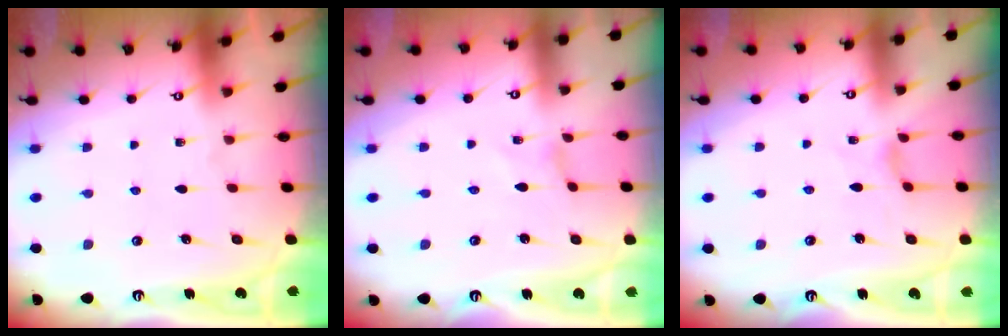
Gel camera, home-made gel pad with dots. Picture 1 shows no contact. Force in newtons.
{"total": 0.7, "press": 0.6, "slide": 0.1}
{"total": 1.2, "press": 1.2, "slide": 0.3}